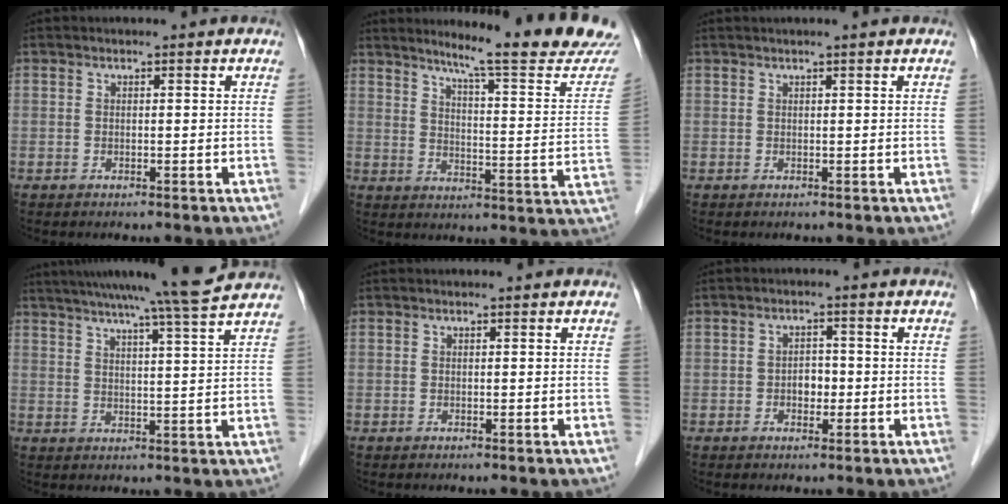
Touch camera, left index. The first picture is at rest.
{"total": 18.8, "force": [17.1, -0.4, 7.7], "torque": [-0.106, -0.085, 0.210]}
{"total": 1.2, "force": [1.0, -0.3, 0.7], "torque": [-0.016, 0.010, 0.023]}
{"total": 12.9, "force": [11.3, -1.9, 6.0], "torque": [-0.102, -0.007, 0.148]}
{"total": 0.0}
{"total": 2.6, "force": [-0.7, 1.7, 1.7], "torque": [-0.024, 0.009, -0.012]}